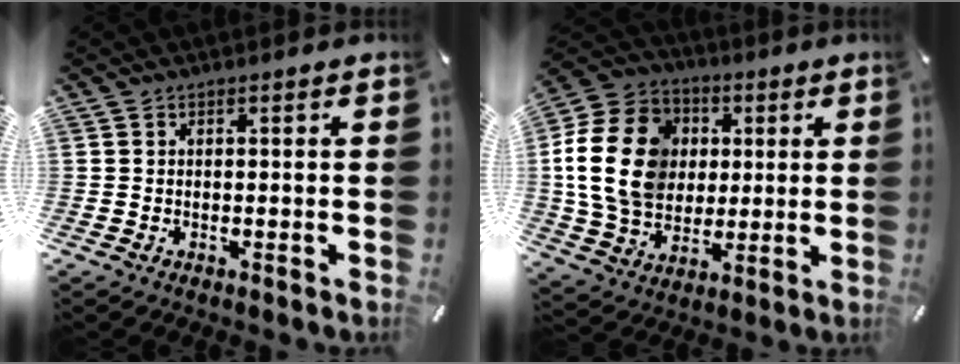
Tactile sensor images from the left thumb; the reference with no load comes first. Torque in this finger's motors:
{"motor_torque": [1.02, 0.86, 1.63, -1.14, 0.67]}